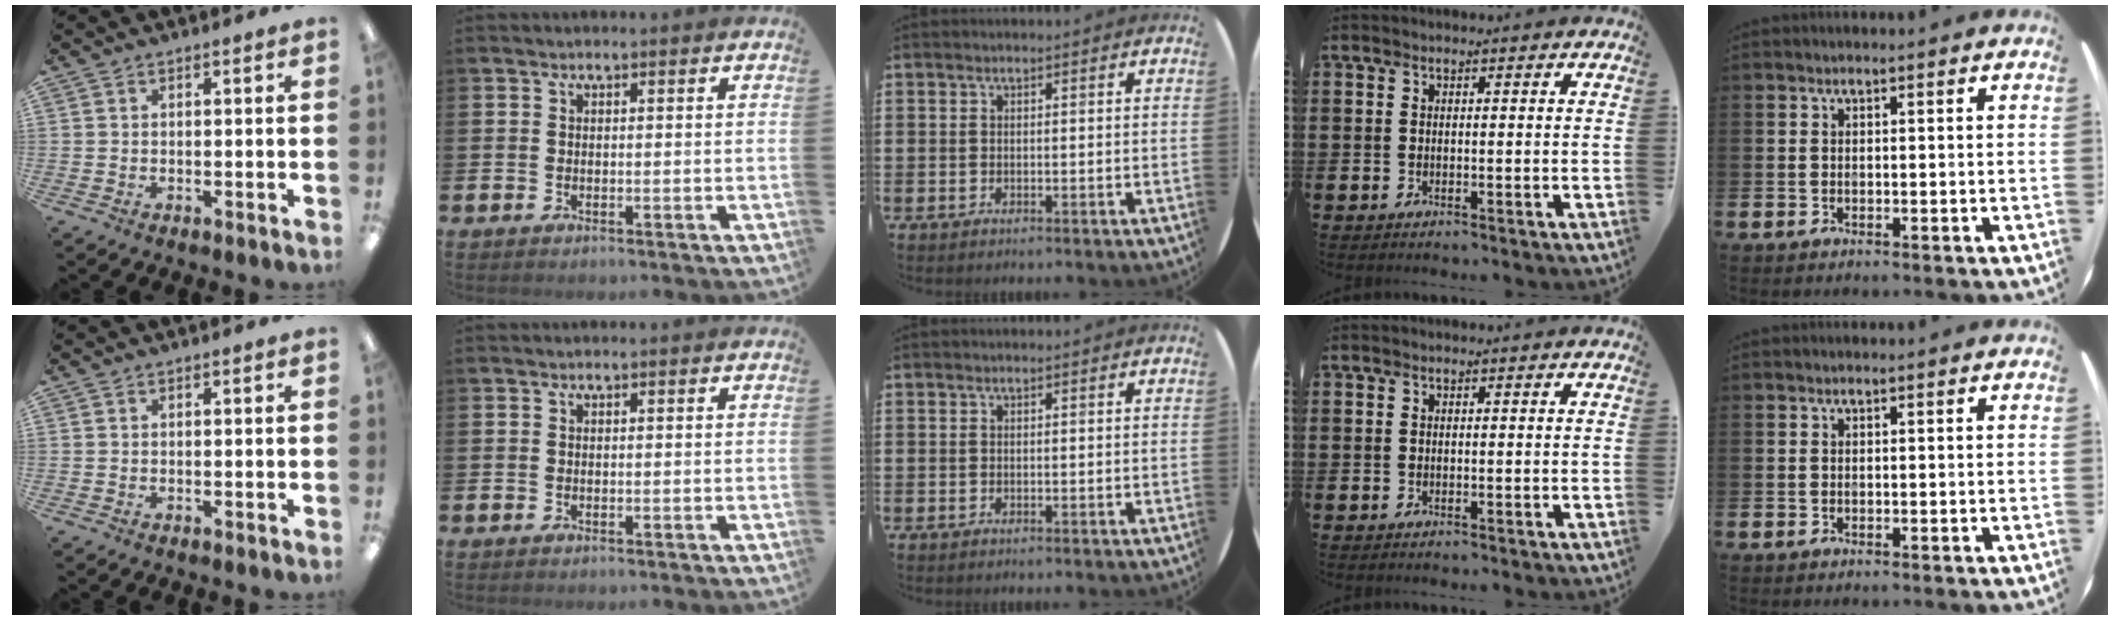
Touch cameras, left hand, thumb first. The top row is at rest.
{}